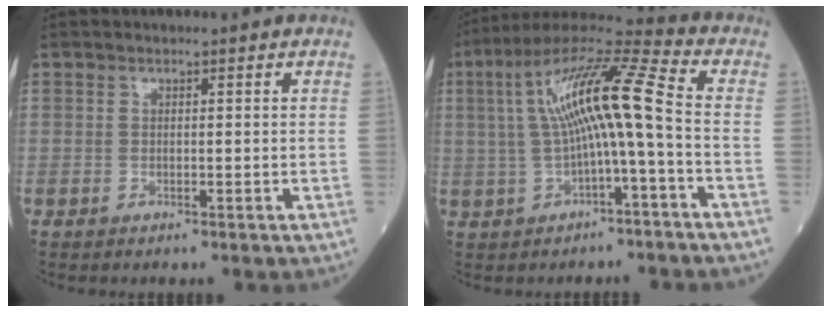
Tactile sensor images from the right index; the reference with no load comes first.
{"total": 13.2, "force": [0.2, 1.0, 13.2], "torque": [-0.243, 0.041, 0.000]}